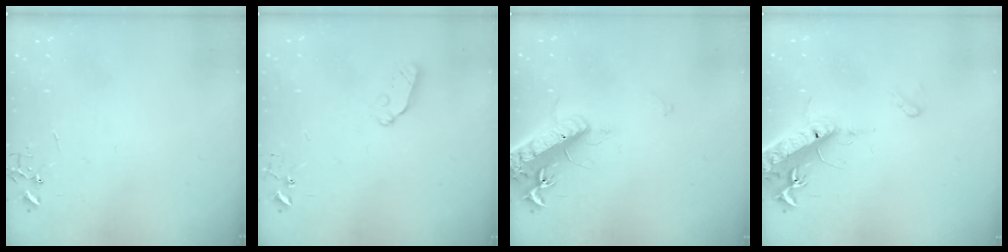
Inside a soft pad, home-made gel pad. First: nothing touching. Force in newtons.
{"total": 7.3, "press": 7.3, "slide": 0.4}
{"total": 16.3, "press": 15.9, "slide": 3.8}
{"total": 16.9, "press": 16.5, "slide": 3.9}